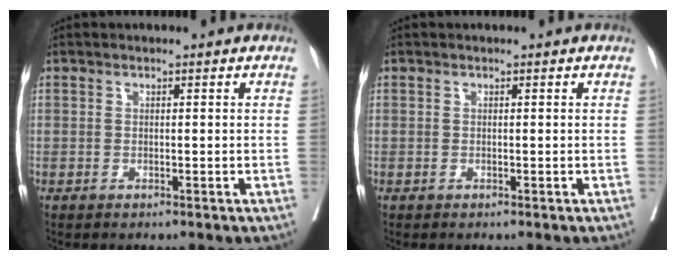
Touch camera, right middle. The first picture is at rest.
{"total": 0.0}